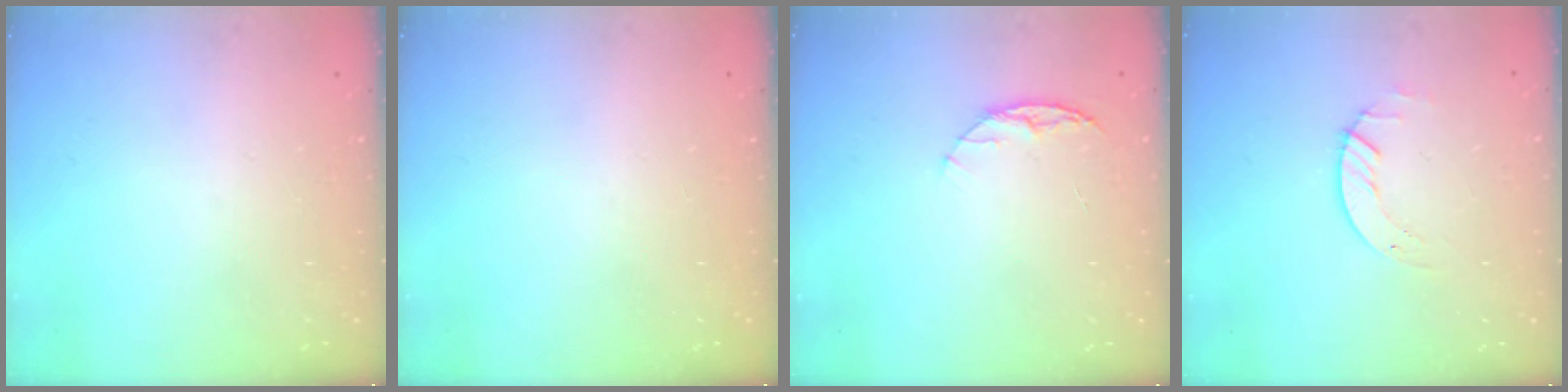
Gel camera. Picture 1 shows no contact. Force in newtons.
{"total": 0.0}
{"total": 6.1, "press": 6.0, "slide": 0.7}
{"total": 2.0, "press": 2.0, "slide": 0.2}